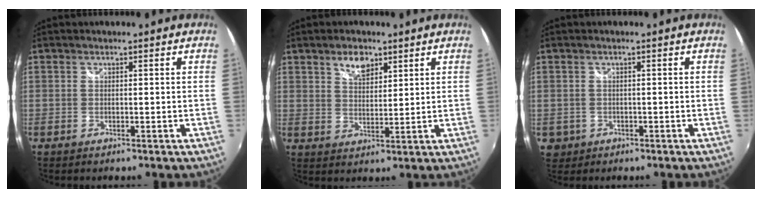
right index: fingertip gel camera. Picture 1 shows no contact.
{"total": 5.1, "force": [3.3, 2.7, 2.9], "torque": [-0.042, 0.007, 0.059]}
{"total": 3.7, "force": [-0.8, 3.4, 1.1], "torque": [-0.032, -0.003, -0.004]}